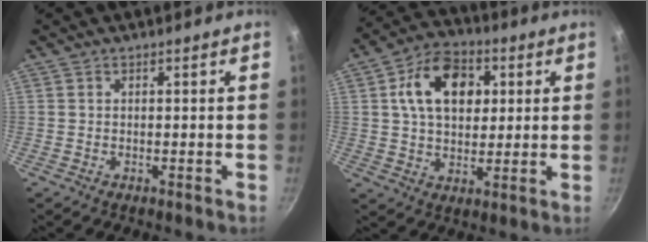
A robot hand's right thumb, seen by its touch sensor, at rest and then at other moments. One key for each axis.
{"total": 14.4, "fx": 3.7, "fy": 9.9, "fz": 9.7, "tx": -0.128, "ty": 0.006, "tz": 0.051}